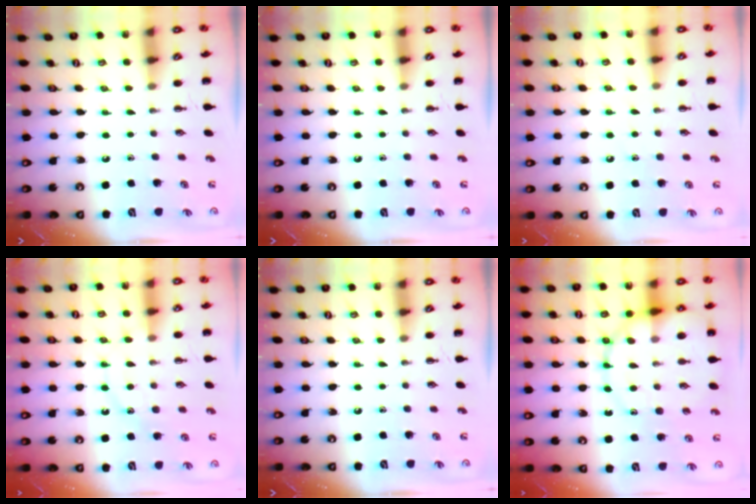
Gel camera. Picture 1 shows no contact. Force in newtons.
{"total": 0.0}
{"total": 5.5, "press": 5.4, "slide": 1.3}
{"total": 12.5, "press": 12.5, "slide": 0.9}
{"total": 0.0}
{"total": 14.8, "press": 14.6, "slide": 2.9}